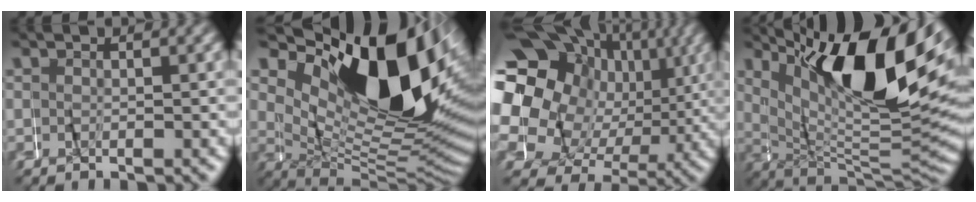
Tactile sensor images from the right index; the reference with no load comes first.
{"total": 17.6, "force": [3.7, 8.3, 15.0], "torque": [-0.209, 0.021, 0.048]}
{"total": 19.1, "force": [2.5, 15.1, 11.4], "torque": [-0.213, -0.010, 0.028]}
{"total": 15.3, "force": [4.8, 5.7, 13.4], "torque": [-0.203, 0.029, 0.065]}